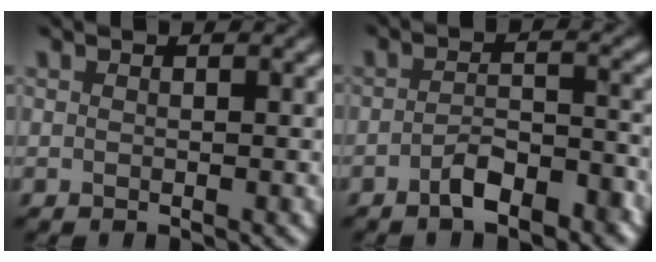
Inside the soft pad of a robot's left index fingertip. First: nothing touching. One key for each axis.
{"total": 4.0, "fx": -2.5, "fy": 1.7, "fz": 2.7, "tx": -0.040, "ty": 0.007, "tz": -0.044}